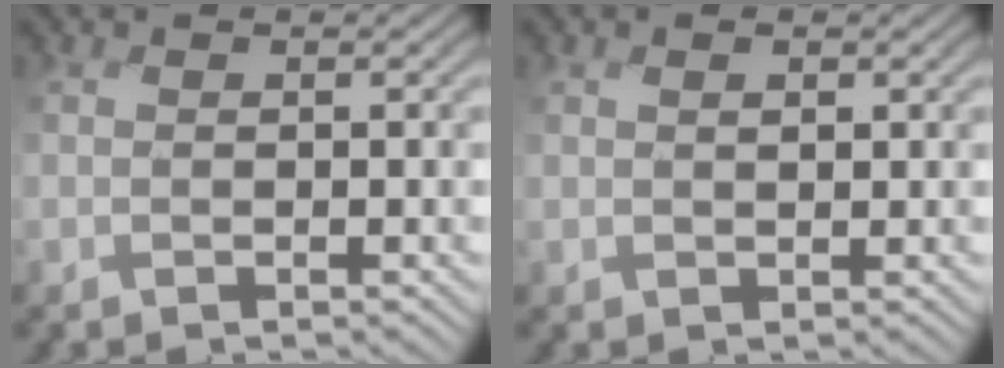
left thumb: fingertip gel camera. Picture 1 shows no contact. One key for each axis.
{"total": 1.1, "fx": 0.5, "fy": 0.6, "fz": 0.8, "tx": -0.011, "ty": -0.004, "tz": 0.012}